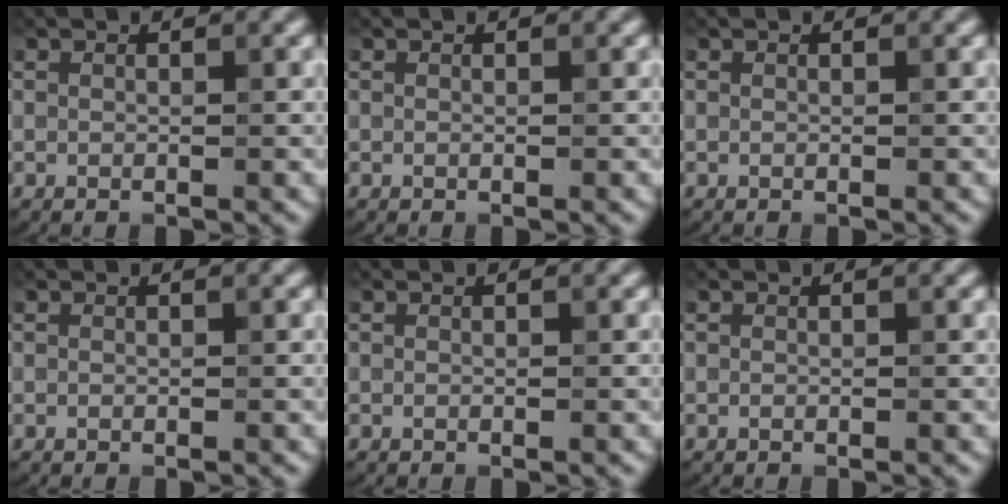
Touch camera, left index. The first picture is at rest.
{"total": 0.0}
{"total": 0.0}
{"total": 0.0}
{"total": 0.0}
{"total": 0.0}